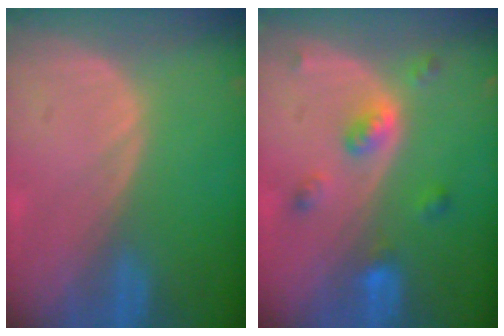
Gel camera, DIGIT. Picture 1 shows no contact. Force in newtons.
{"total": 5.0, "press": 4.4, "slide": 2.5}